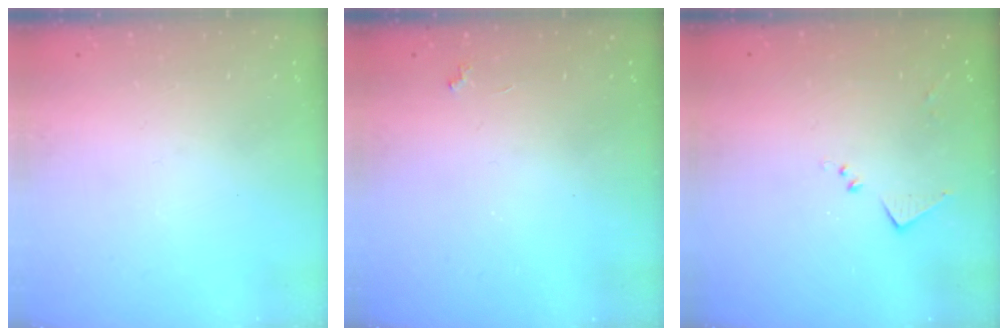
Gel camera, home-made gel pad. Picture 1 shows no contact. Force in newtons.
{"total": 2.3, "press": 2.3, "slide": 0.4}
{"total": 6.0, "press": 6.0, "slide": 0.8}